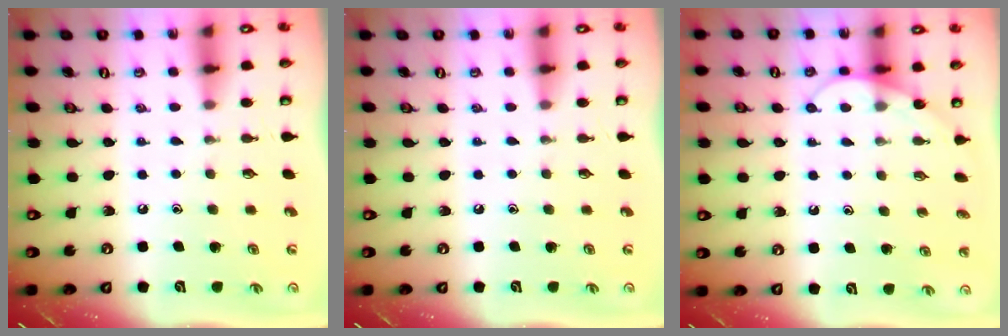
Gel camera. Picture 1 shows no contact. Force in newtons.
{"total": 0.0}
{"total": 4.6, "press": 4.6, "slide": 0.3}